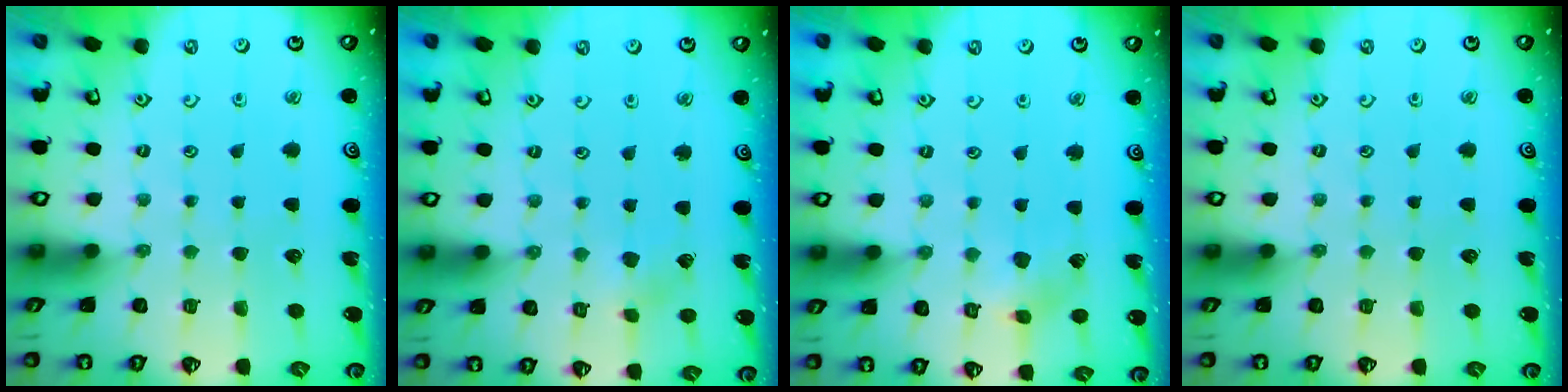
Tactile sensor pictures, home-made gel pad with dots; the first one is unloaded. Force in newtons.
{"total": 2.4, "press": 2.4, "slide": 0.3}
{"total": 5.4, "press": 5.4, "slide": 0.5}
{"total": 0.0}